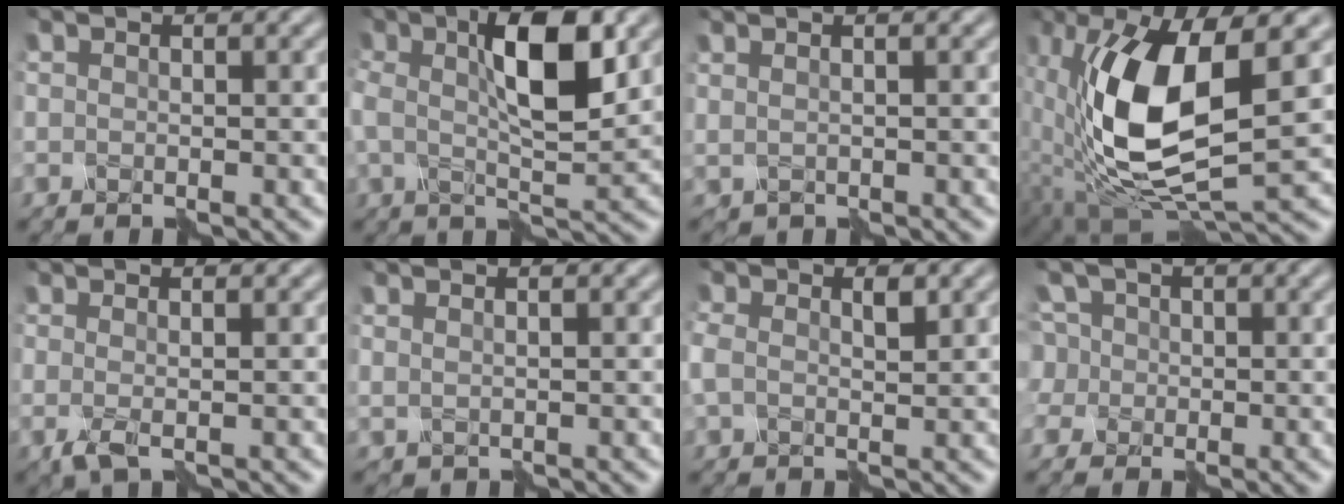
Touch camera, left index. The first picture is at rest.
{"total": 7.8, "force": [1.6, 2.5, 7.3], "torque": [-0.131, 0.006, 0.021]}
{"total": 1.7, "force": [1.0, 0.5, 1.3], "torque": [-0.017, -0.006, 0.013]}
{"total": 11.7, "force": [0.5, 5.1, 10.5], "torque": [-0.212, -0.001, 0.011]}
{"total": 2.2, "force": [0.0, 0.4, 2.2], "torque": [-0.034, 0.004, -0.003]}
{"total": 1.5, "force": [0.9, 0.4, 1.1], "torque": [-0.015, -0.003, 0.012]}
{"total": 2.5, "force": [0.4, 1.5, 1.9], "torque": [-0.048, 0.003, 0.007]}
{"total": 4.7, "force": [1.4, 4.0, 1.9], "torque": [-0.052, 0.023, 0.009]}